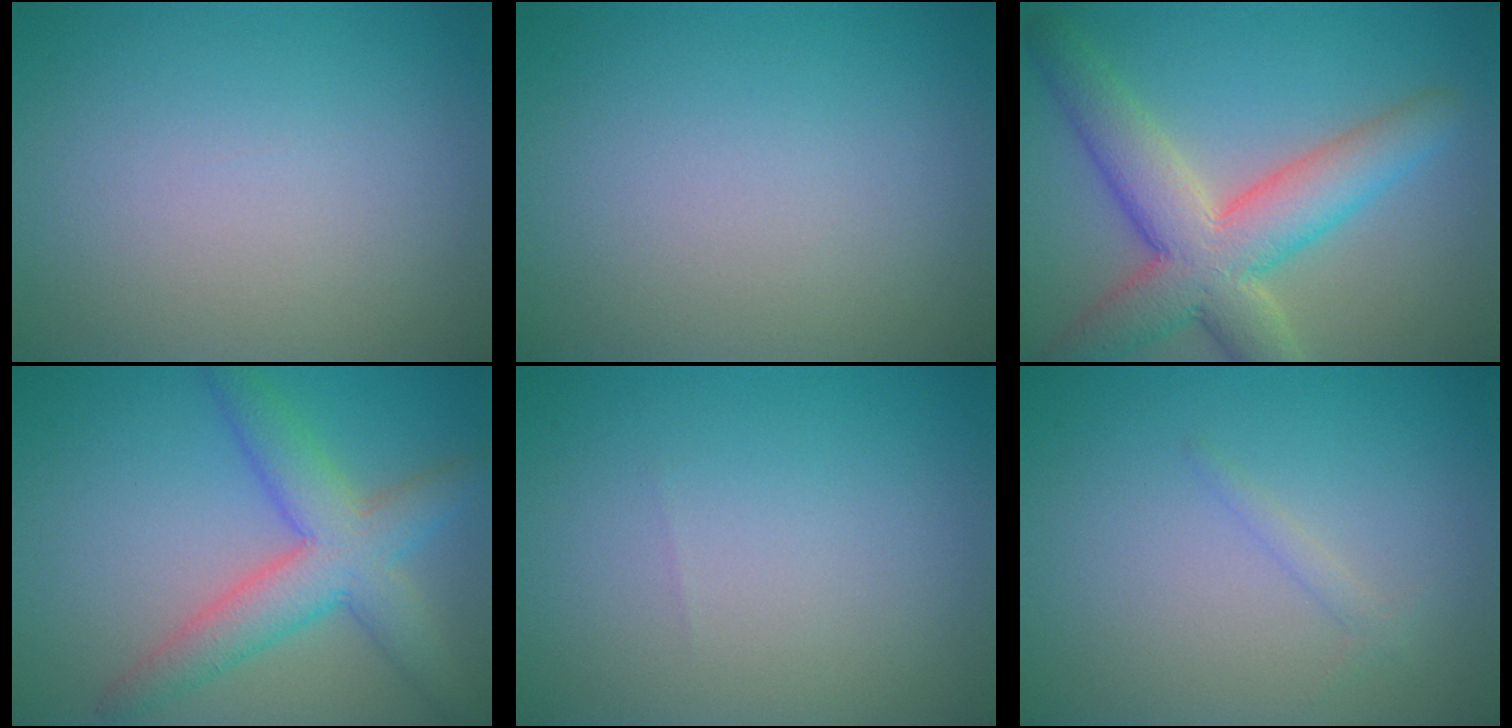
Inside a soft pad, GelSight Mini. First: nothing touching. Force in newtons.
{"total": 0.0}
{"total": 8.3, "press": 8.3, "slide": 0.5}
{"total": 6.0, "press": 6.0, "slide": 0.2}
{"total": 0.0}
{"total": 0.9, "press": 0.9, "slide": 0.0}